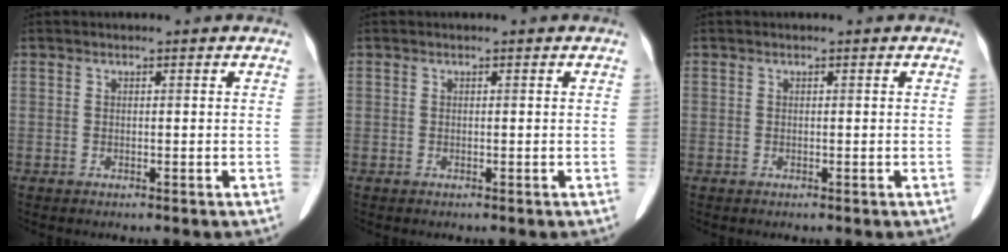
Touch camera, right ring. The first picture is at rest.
{"total": 0.0}
{"total": 0.0}